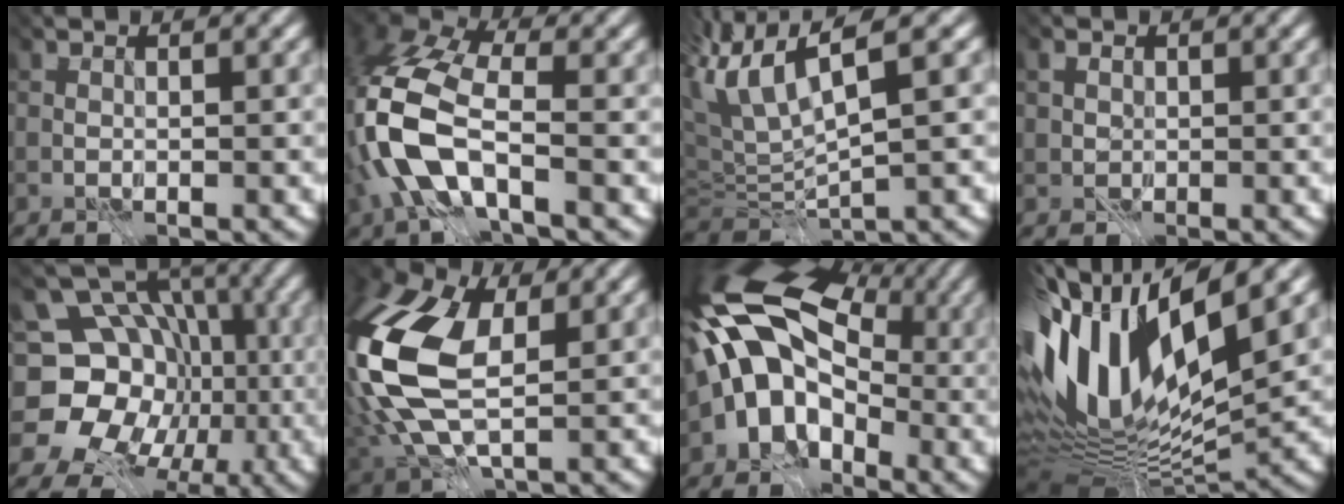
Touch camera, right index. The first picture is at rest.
{"total": 8.6, "force": [-4.3, 3.6, 6.5], "torque": [-0.169, -0.014, -0.070]}
{"total": 5.3, "force": [0.8, 0.5, 5.3], "torque": [-0.124, 0.002, 0.037]}
{"total": 0.7, "force": [-0.6, 0.3, -0.1], "torque": [-0.013, -0.009, 0.006]}
{"total": 15.2, "force": [-3.4, 13.6, 5.9], "torque": [-0.133, 0.021, -0.053]}
{"total": 12.4, "force": [-0.2, 7.4, 9.9], "torque": [-0.251, -0.016, 0.021]}
{"total": 12.2, "force": [-2.7, 7.5, 9.3], "torque": [-0.149, -0.001, -0.046]}
{"total": 13.5, "force": [2.5, 5.0, 12.2], "torque": [-0.263, 0.008, 0.054]}